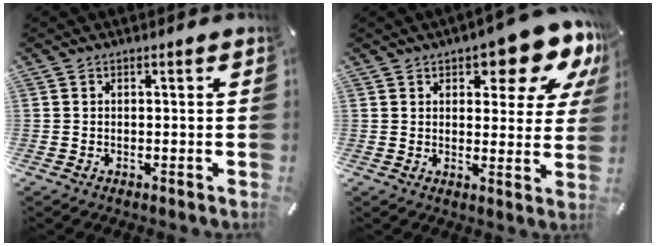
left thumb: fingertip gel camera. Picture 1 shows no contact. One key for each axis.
{"total": 11.6, "fx": 7.6, "fy": 4.8, "fz": 7.4, "tx": -0.079, "ty": -0.057, "tz": 0.125}